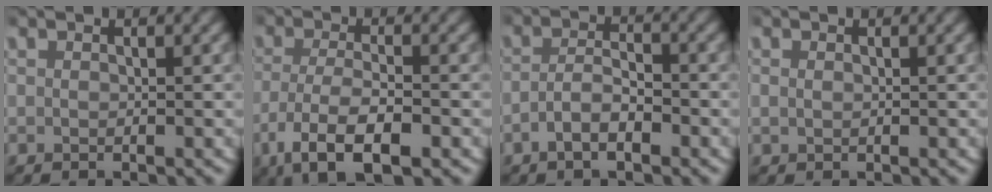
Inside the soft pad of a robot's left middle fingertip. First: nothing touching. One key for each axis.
{"total": 6.7, "fx": -3.5, "fy": 2.8, "fz": 5.0, "tx": -0.103, "ty": -0.021, "tz": -0.045}
{"total": 3.0, "fx": -1.9, "fy": 1.3, "fz": 1.9, "tx": -0.027, "ty": -0.001, "tz": -0.037}
{"total": 0.5, "fx": 0.0, "fy": 0.4, "fz": 0.3, "tx": -0.008, "ty": -0.002, "tz": 0.004}